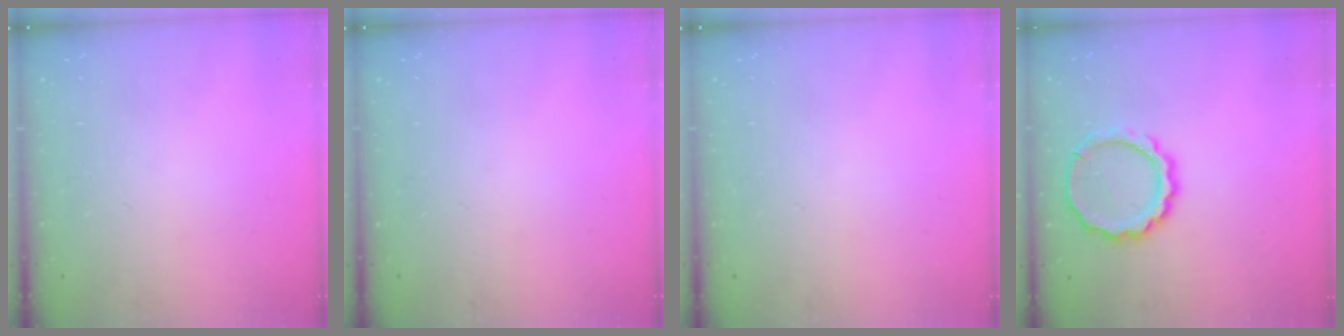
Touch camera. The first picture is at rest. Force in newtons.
{"total": 0.0}
{"total": 0.0}
{"total": 11.2, "press": 11.1, "slide": 1.5}